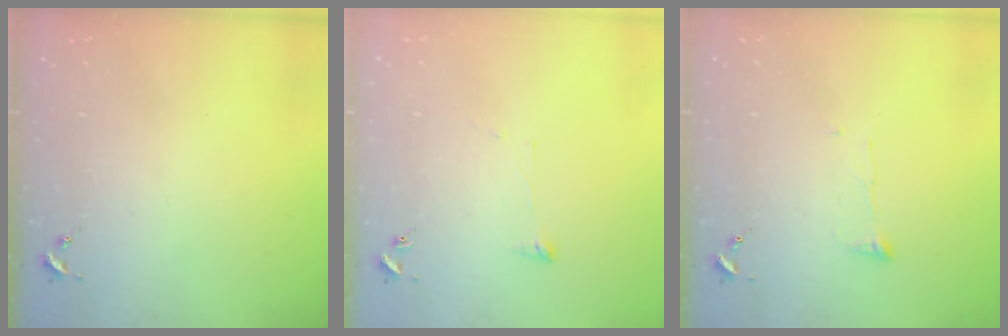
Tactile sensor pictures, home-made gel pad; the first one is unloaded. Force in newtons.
{"total": 3.7, "press": 3.6, "slide": 0.7}
{"total": 4.1, "press": 4.1, "slide": 0.7}